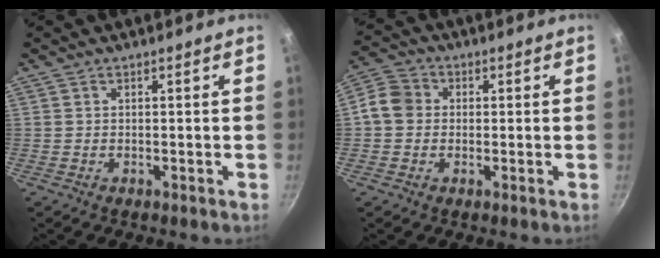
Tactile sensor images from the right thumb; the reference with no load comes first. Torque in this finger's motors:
{"motor_torque": [0.40, 1.62, 0.38, -0.35, 0.00]}